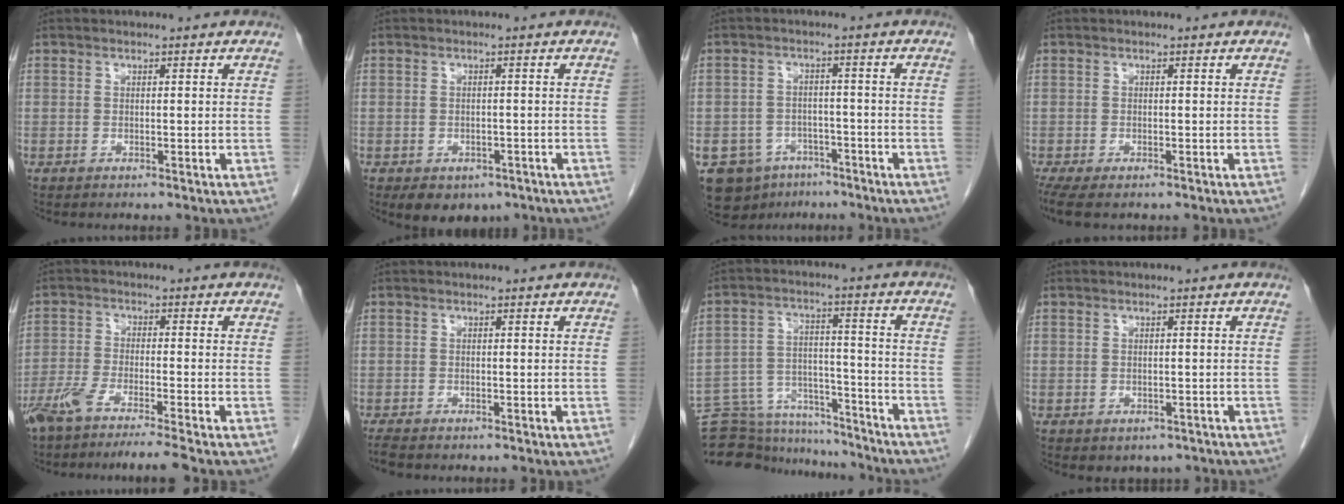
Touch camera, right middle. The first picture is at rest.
{"total": 6.0, "force": [-3.9, 3.9, 2.5], "torque": [-0.027, 0.004, -0.046]}
{"total": 8.5, "force": [-5.3, 6.2, 2.3], "torque": [-0.048, 0.009, -0.075]}
{"total": 5.6, "force": [-4.0, 2.1, 3.2], "torque": [-0.064, -0.016, -0.066]}
{"total": 9.0, "force": [-7.2, -0.8, 5.3], "torque": [-0.085, -0.021, -0.120]}
{"total": 1.9, "force": [-1.6, 0.5, 0.9], "torque": [-0.023, -0.007, -0.026]}
{"total": 17.1, "force": [-16.1, 4.5, 3.8], "torque": [-0.077, 0.031, -0.243]}
{"total": 2.7, "force": [-1.9, 1.8, 0.8], "torque": [-0.003, 0.002, -0.019]}